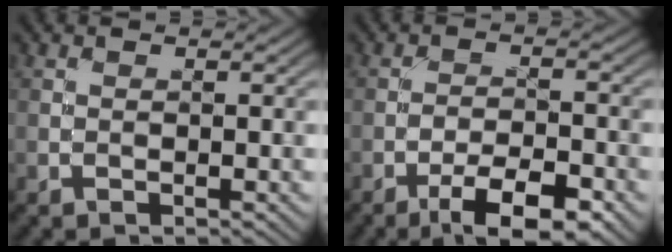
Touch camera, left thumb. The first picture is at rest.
{"total": 7.6, "force": [-4.8, 2.3, 5.3], "torque": [-0.084, 0.005, -0.078]}